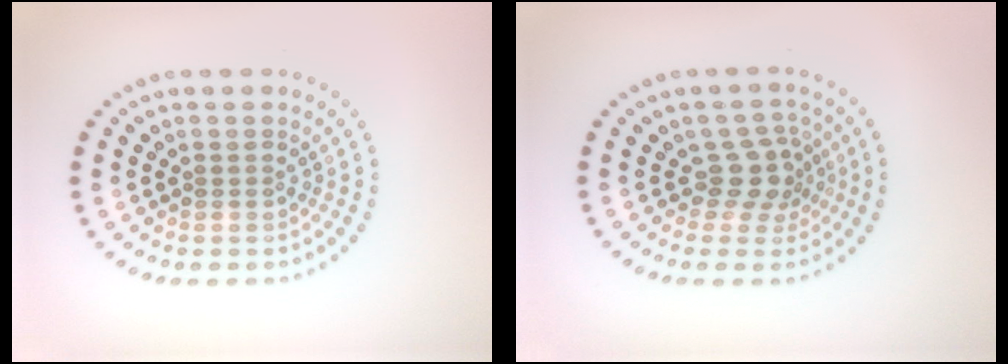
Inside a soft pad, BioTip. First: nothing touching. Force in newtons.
{"total": 2.9, "press": 2.2, "slide": 1.8}